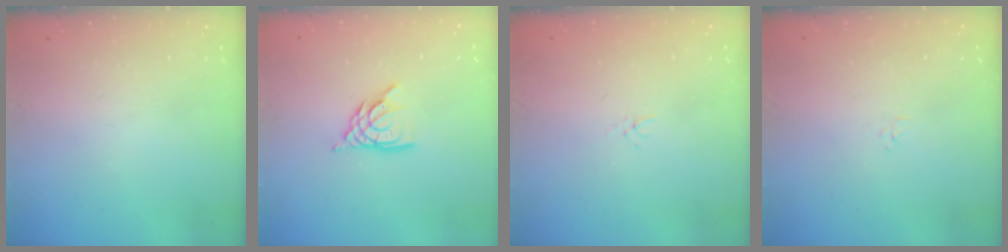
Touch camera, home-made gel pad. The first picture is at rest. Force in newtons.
{"total": 9.0, "press": 8.9, "slide": 1.2}
{"total": 1.0, "press": 1.0, "slide": 0.3}
{"total": 2.9, "press": 2.9, "slide": 0.3}